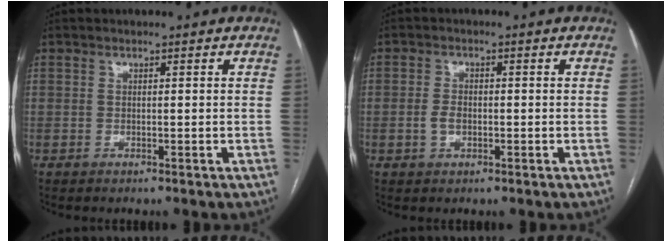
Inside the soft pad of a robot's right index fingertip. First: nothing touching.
{"total": 2.5, "force": [-0.6, 1.4, 1.9], "torque": [-0.041, 0.004, -0.012]}